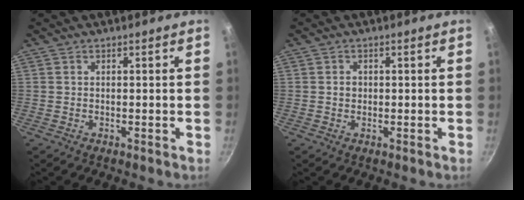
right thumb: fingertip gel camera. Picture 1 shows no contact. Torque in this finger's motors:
{"motor_torque": [-0.06, 0.32, 0.17, -0.13, -0.01]}